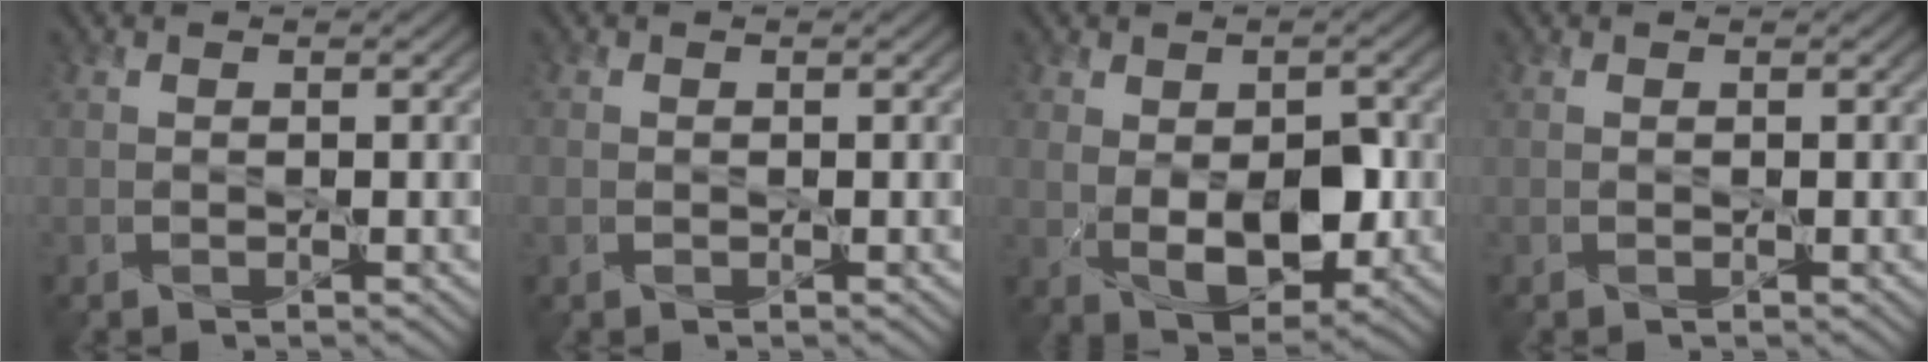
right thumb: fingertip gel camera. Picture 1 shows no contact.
{"total": 1.0, "force": [-0.3, 0.8, 0.5], "torque": [-0.013, -0.003, -0.005]}
{"total": 7.9, "force": [-0.6, 5.0, 6.1], "torque": [-0.116, -0.016, -0.002]}
{"total": 0.0}